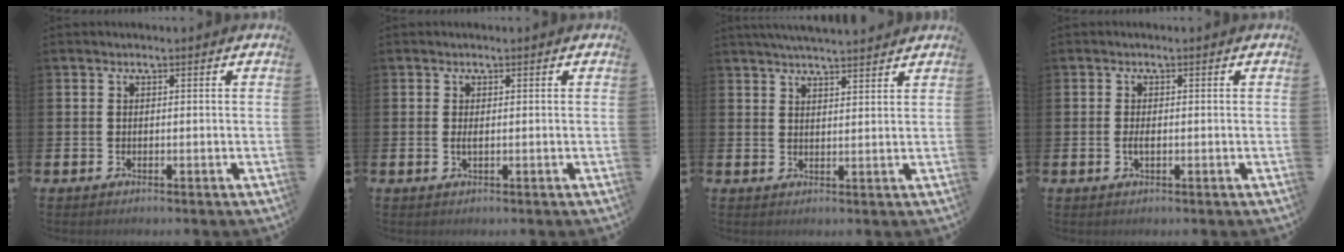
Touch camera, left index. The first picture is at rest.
{"total": 0.8, "force": [0.0, 0.2, 0.8], "torque": [-0.010, -0.001, -0.001]}
{"total": 4.1, "force": [4.1, -0.1, 0.7], "torque": [-0.022, -0.015, 0.074]}
{"total": 1.4, "force": [-0.2, 0.6, 1.3], "torque": [-0.020, -0.001, -0.006]}